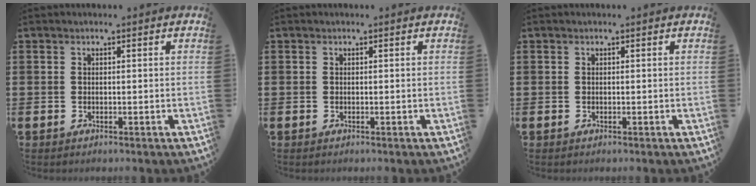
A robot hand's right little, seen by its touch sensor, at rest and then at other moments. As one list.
[{"total": 0.0}, {"total": 0.0}]